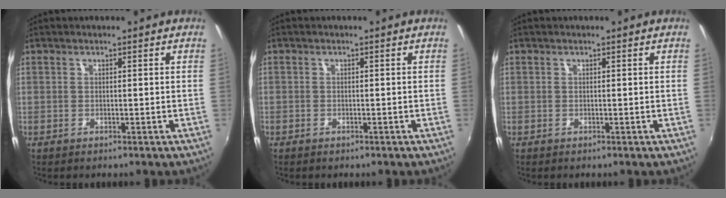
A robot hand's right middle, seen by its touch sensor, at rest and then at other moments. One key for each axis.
{"total": 0.8, "fx": -0.6, "fy": 0.5, "fz": 0.0, "tx": -0.004, "ty": 0.003, "tz": -0.010}
{"total": 0.0}